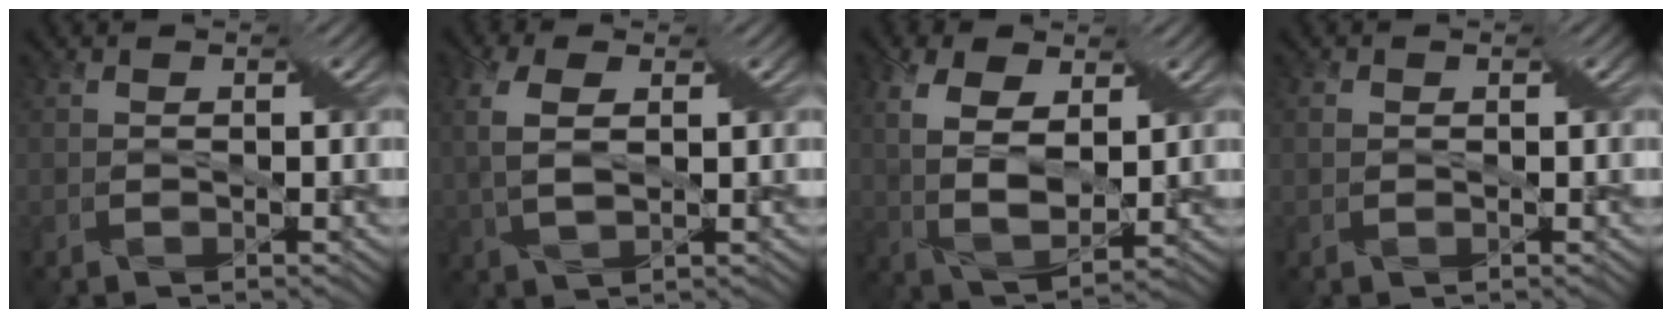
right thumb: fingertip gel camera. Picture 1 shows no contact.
{"total": 5.4, "force": [1.1, 2.6, 4.6], "torque": [-0.118, 0.009, 0.024]}
{"total": 9.3, "force": [3.2, 5.1, 7.2], "torque": [-0.173, 0.002, 0.060]}
{"total": 0.7, "force": [0.1, 0.6, 0.3], "torque": [-0.011, 0.003, 0.001]}